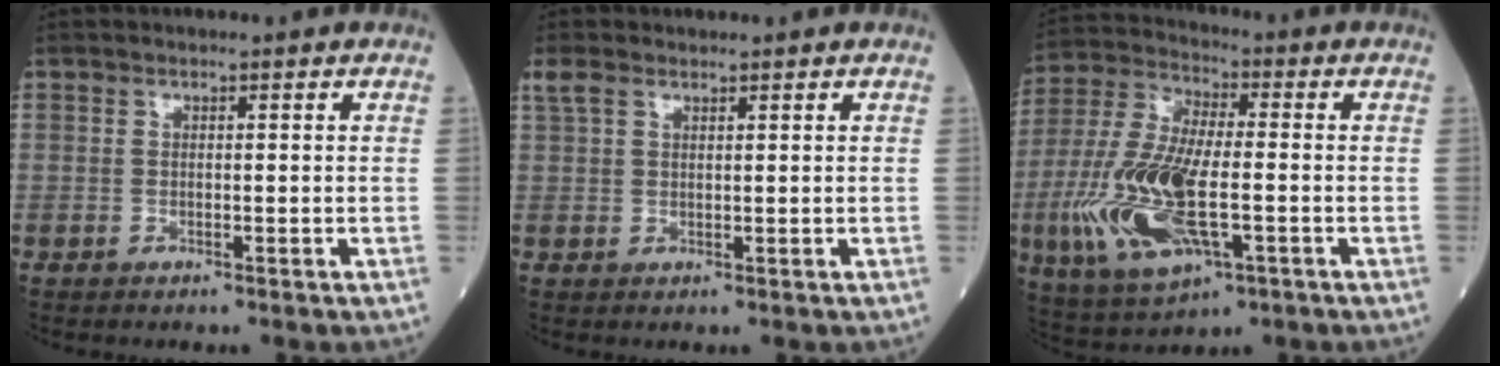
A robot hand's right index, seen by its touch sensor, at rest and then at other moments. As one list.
[{"total": 2.2, "force": [1.6, 1.0, 1.2], "torque": [-0.035, 0.019, 0.037]}, {"total": 17.5, "force": [-4.3, 6.1, 15.9], "torque": [-0.348, -0.011, -0.074]}]